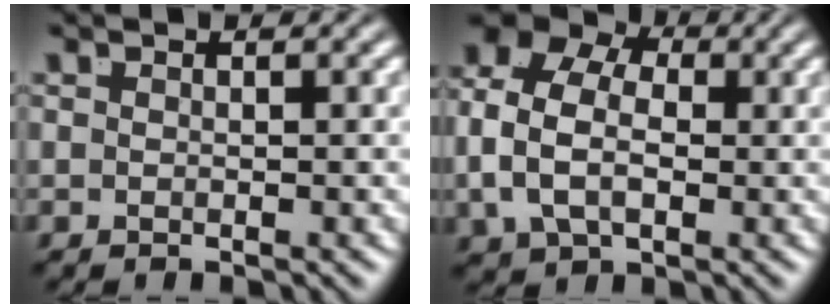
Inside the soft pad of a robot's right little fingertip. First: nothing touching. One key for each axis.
{"total": 10.2, "fx": 1.7, "fy": 8.0, "fz": 6.1, "tx": -0.124, "ty": 0.010, "tz": 0.015}